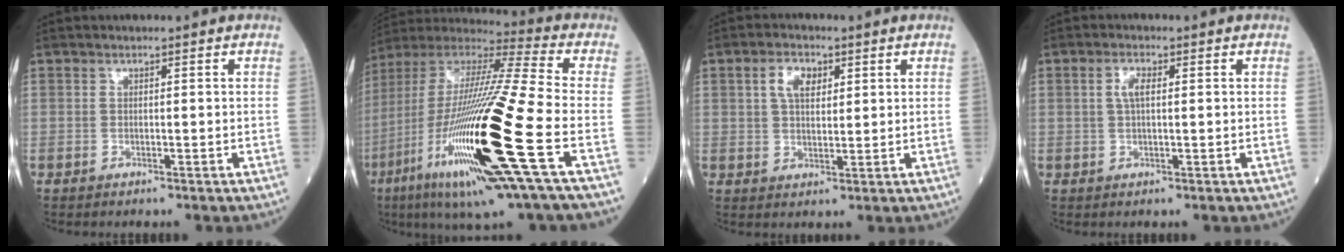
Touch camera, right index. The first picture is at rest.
{"total": 28.7, "force": [-8.6, 1.9, 27.3], "torque": [-0.540, -0.049, -0.164]}
{"total": 4.6, "force": [1.8, 2.5, 3.4], "torque": [-0.066, 0.011, 0.034]}
{"total": 2.5, "force": [0.6, 0.8, 2.3], "torque": [-0.050, 0.007, 0.012]}